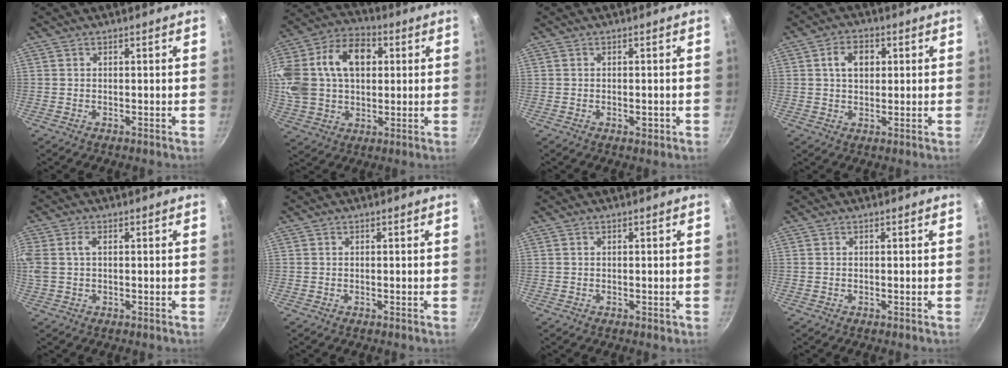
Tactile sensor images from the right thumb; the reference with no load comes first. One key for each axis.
{"total": 24.7, "fx": 5.4, "fy": 17.4, "fz": 16.6, "tx": -0.351, "ty": 0.038, "tz": 0.089}
{"total": 1.6, "fx": -0.5, "fy": 0.9, "fz": 1.3, "tx": -0.018, "ty": 0.001, "tz": -0.008}
{"total": 5.7, "fx": 1.3, "fy": 4.1, "fz": 3.8, "tx": -0.045, "ty": 0.006, "tz": 0.019}
{"total": 7.2, "fx": 1.5, "fy": 4.7, "fz": 5.2, "tx": -0.114, "ty": 0.013, "tz": 0.024}
{"total": 0.0}
{"total": 0.8, "fx": 0.0, "fy": 0.5, "fz": 0.6, "tx": -0.005, "ty": 0.001, "tz": 0.001}
{"total": 0.0}